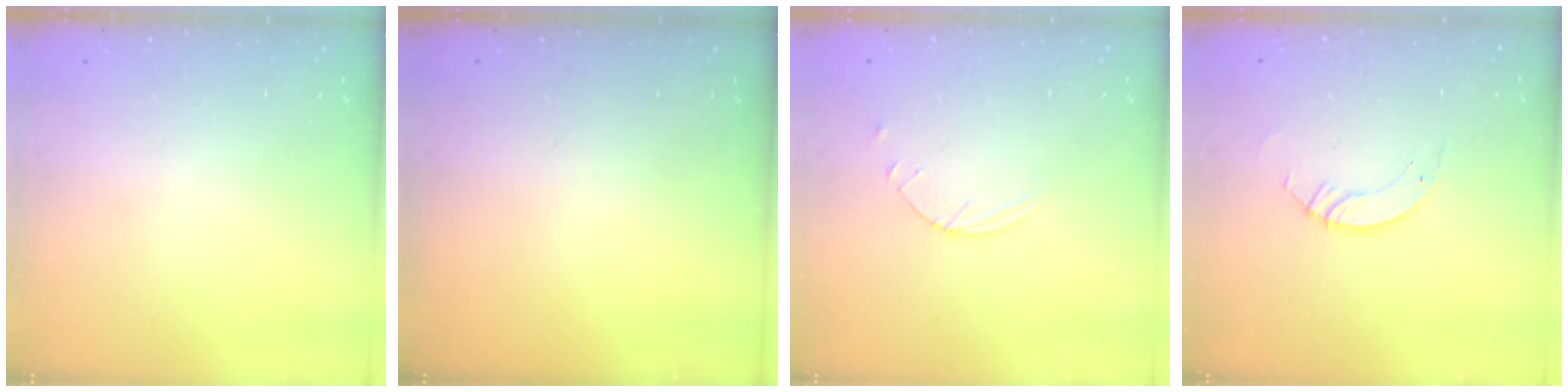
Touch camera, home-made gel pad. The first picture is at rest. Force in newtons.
{"total": 0.0}
{"total": 3.6, "press": 3.6, "slide": 0.5}
{"total": 3.5, "press": 3.5, "slide": 0.3}